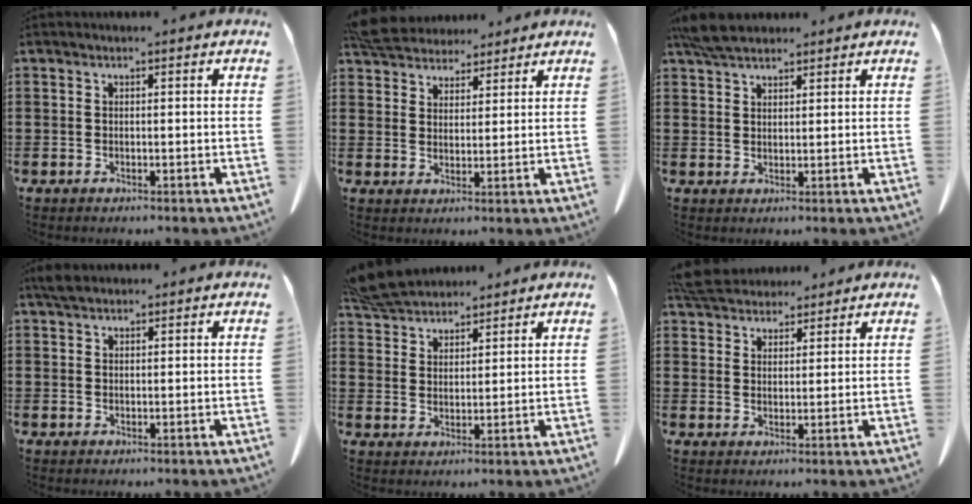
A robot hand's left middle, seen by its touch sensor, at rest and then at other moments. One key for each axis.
{"total": 5.9, "fx": 5.5, "fy": 1.8, "fz": 1.1, "tx": -0.042, "ty": -0.008, "tz": 0.107}
{"total": 4.9, "fx": 4.1, "fy": 1.6, "fz": 2.1, "tx": -0.050, "ty": -0.003, "tz": 0.079}
{"total": 2.1, "fx": 1.7, "fy": 0.9, "fz": 0.9, "tx": -0.023, "ty": 0.003, "tz": 0.035}
{"total": 7.2, "fx": 6.6, "fy": 1.9, "fz": 1.9, "tx": -0.062, "ty": -0.013, "tz": 0.128}
{"total": 5.4, "fx": 5.1, "fy": 1.4, "fz": 1.0, "tx": -0.035, "ty": -0.008, "tz": 0.098}